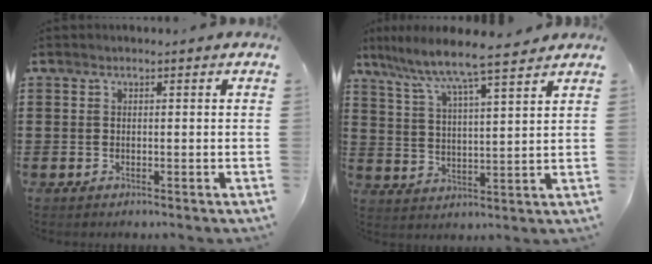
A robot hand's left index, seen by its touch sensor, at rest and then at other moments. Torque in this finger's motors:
{"motor_torque": [2.14, 0.00, 0.43, 0.21]}